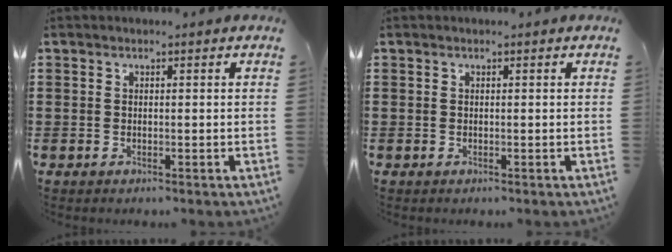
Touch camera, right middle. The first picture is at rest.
{"total": 0.0}